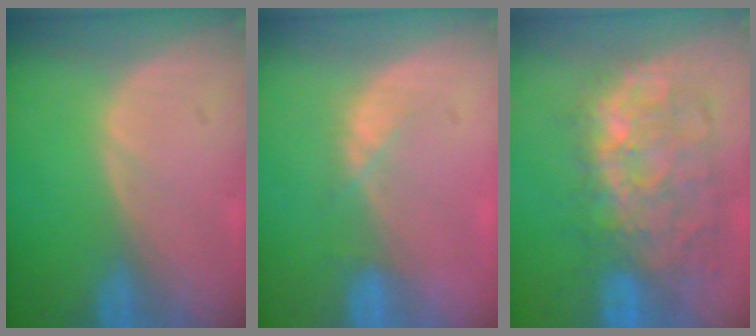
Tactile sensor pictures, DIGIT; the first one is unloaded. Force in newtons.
{"total": 2.3, "press": 2.2, "slide": 0.7}
{"total": 10.3, "press": 9.8, "slide": 3.2}